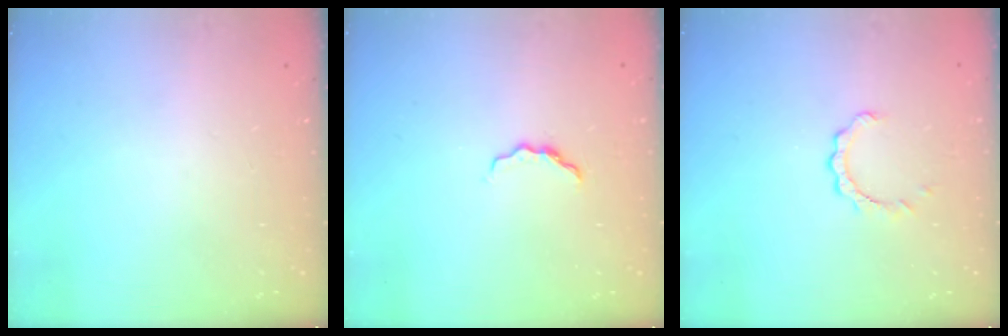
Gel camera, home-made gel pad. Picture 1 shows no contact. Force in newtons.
{"total": 3.8, "press": 3.7, "slide": 0.6}
{"total": 3.8, "press": 3.7, "slide": 0.3}